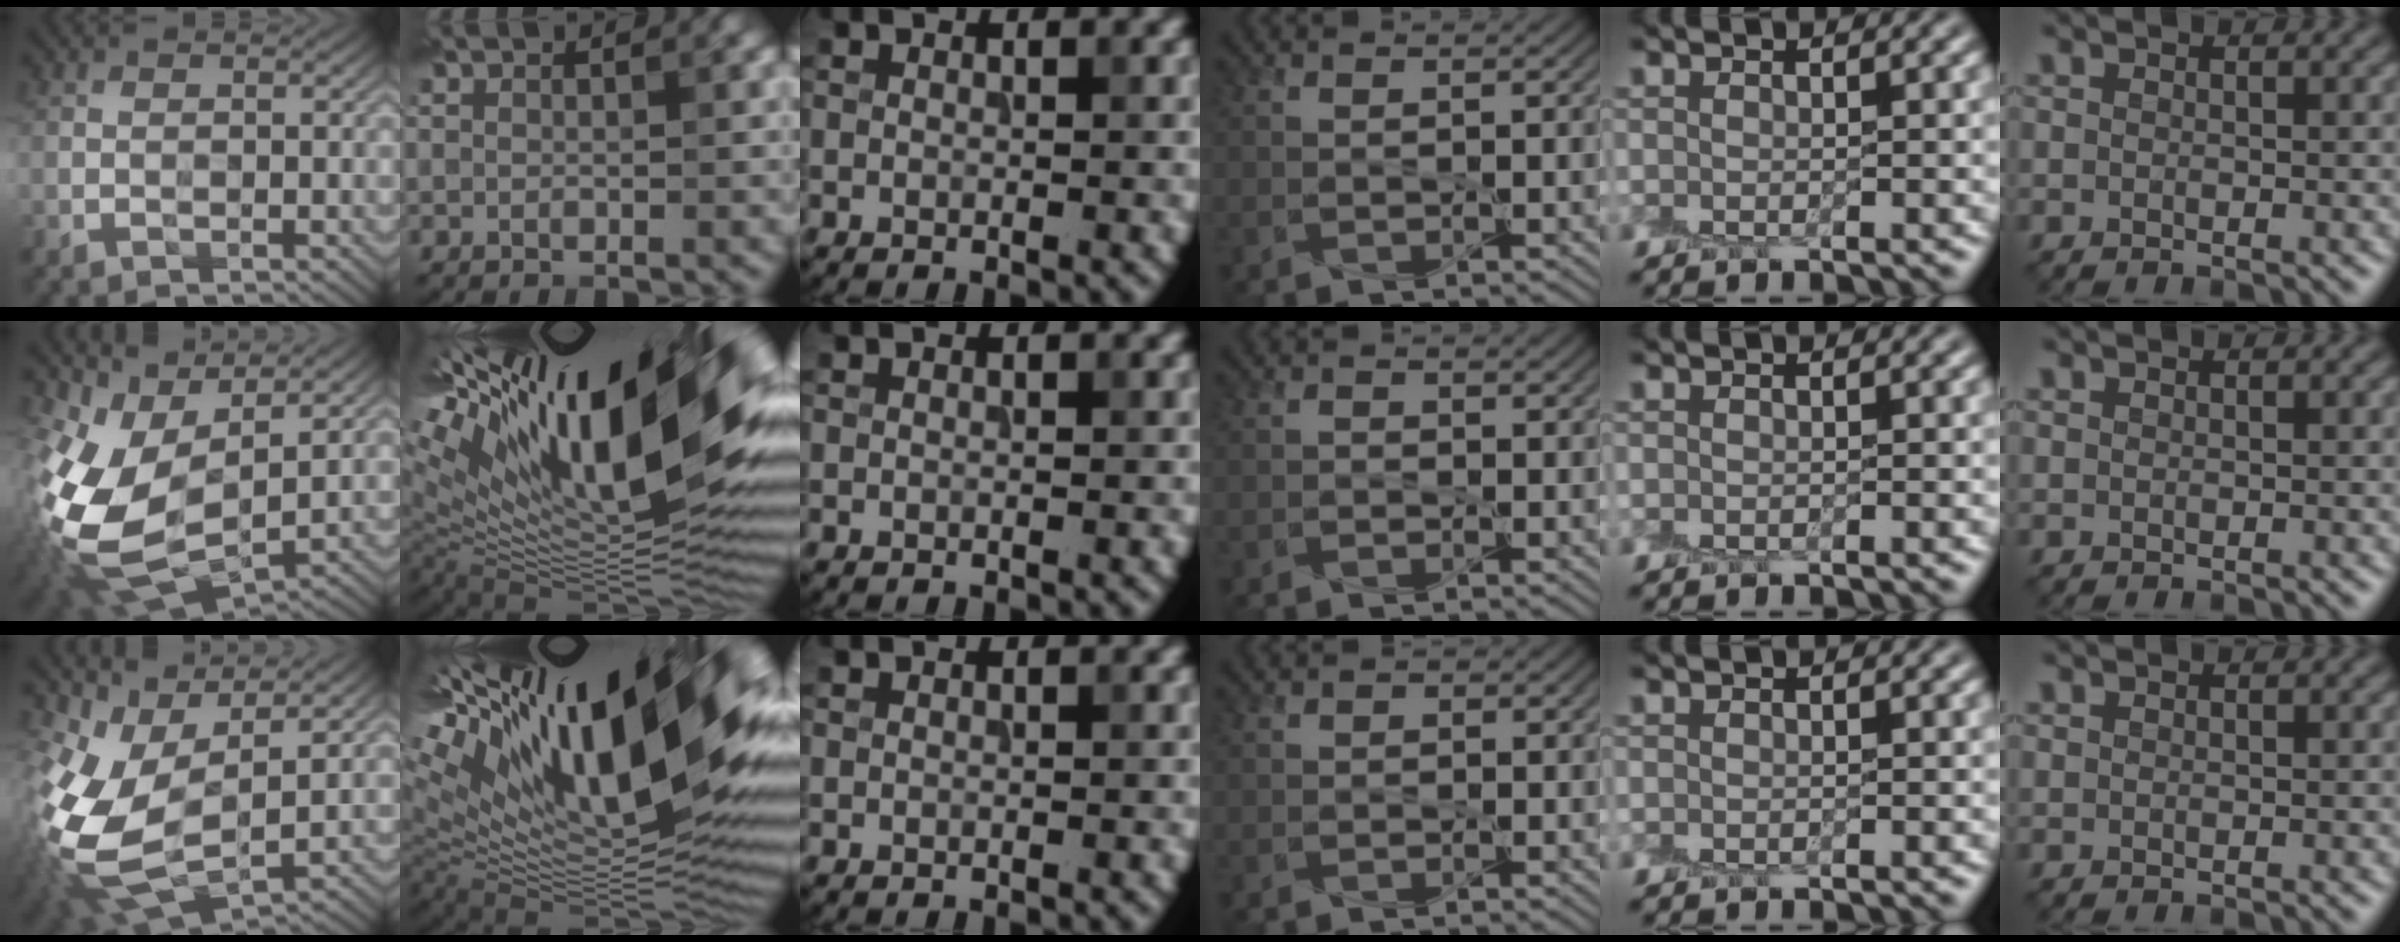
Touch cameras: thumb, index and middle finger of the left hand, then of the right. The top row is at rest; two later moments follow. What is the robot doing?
{"motion": "peel", "object": "cling film"}